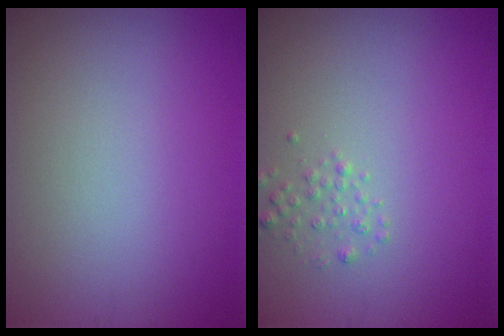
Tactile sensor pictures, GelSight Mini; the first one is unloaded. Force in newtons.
{"total": 1.2, "press": 1.2, "slide": 0.1}